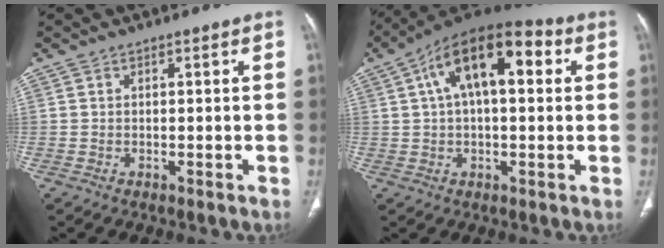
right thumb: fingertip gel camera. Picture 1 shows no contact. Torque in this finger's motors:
{"motor_torque": [0.83, 4.18, 1.51, -0.47, 0.16]}